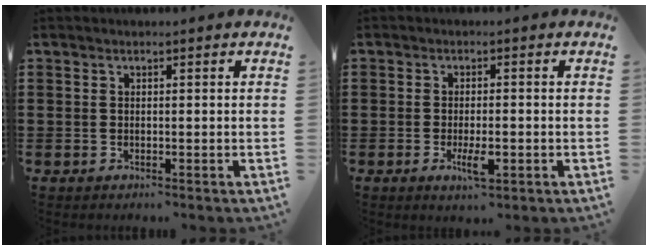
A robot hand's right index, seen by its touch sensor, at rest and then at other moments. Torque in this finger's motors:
{"motor_torque": [0.03, 0.07, 0.33, 0.02]}